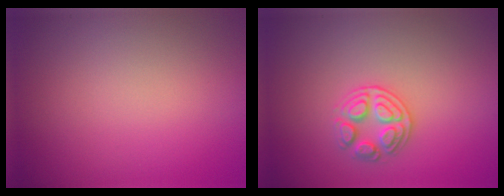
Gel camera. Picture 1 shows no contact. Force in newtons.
{"total": 2.8, "press": 2.7, "slide": 0.7}